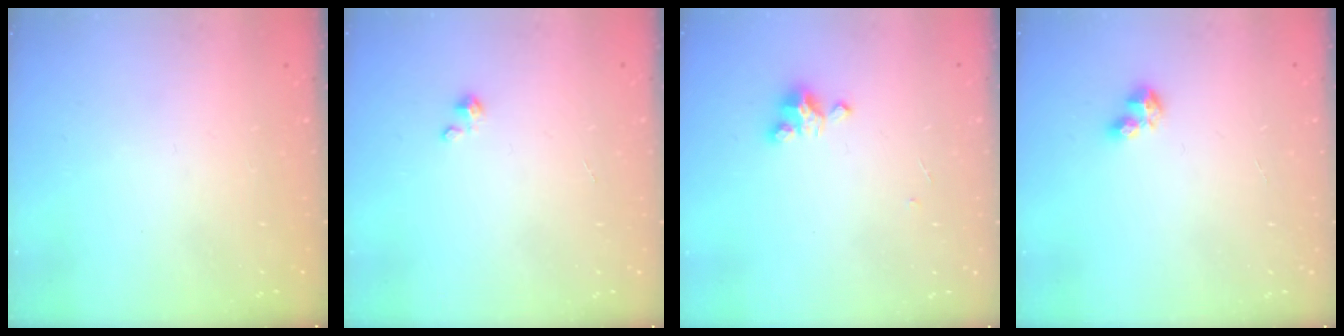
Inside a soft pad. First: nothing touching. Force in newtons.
{"total": 1.7, "press": 1.7, "slide": 0.1}
{"total": 3.9, "press": 3.9, "slide": 0.3}
{"total": 3.7, "press": 3.7, "slide": 0.3}